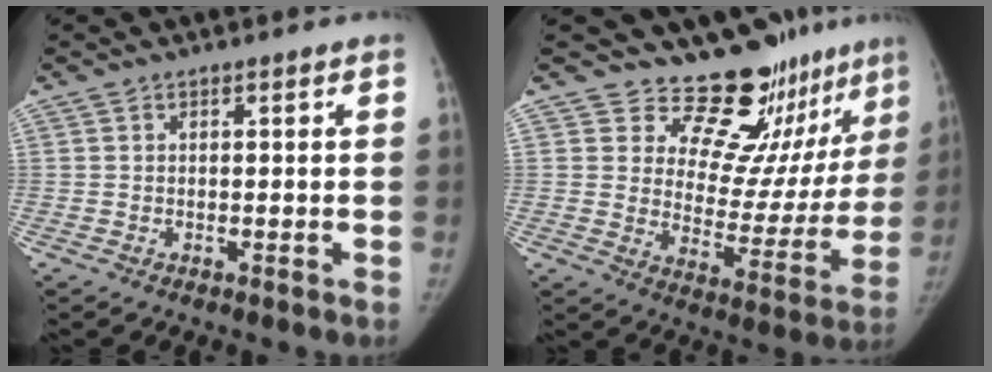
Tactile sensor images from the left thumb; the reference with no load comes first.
{"total": 15.9, "force": [14.1, 6.1, 3.9], "torque": [0.013, -0.128, 0.187]}